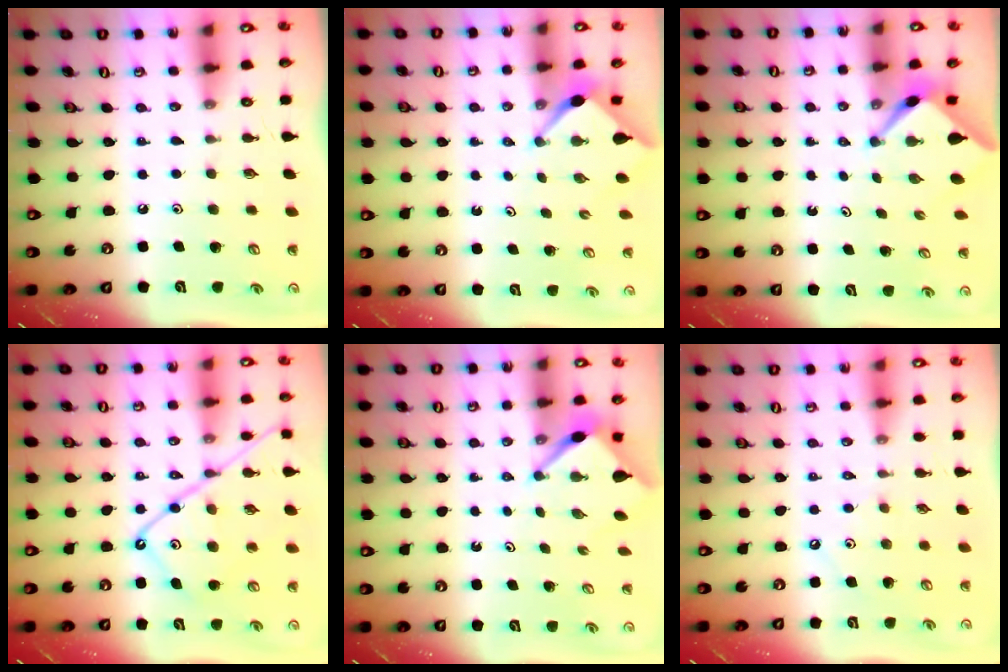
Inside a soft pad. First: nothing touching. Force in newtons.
{"total": 2.6, "press": 2.6, "slide": 0.3}
{"total": 2.5, "press": 2.5, "slide": 0.2}
{"total": 15.1, "press": 15.0, "slide": 1.4}
{"total": 3.6, "press": 3.6, "slide": 0.3}
{"total": 1.8, "press": 1.7, "slide": 0.4}